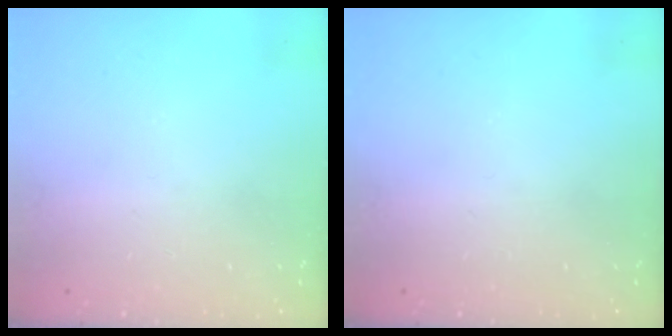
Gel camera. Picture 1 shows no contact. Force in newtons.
{"total": 0.0}